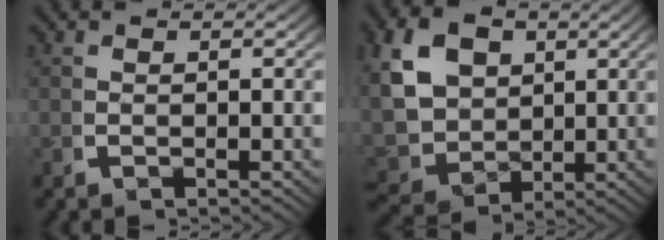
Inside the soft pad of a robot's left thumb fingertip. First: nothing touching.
{"total": 11.1, "force": [0.6, 9.0, 6.5], "torque": [-0.168, -0.052, 0.032]}